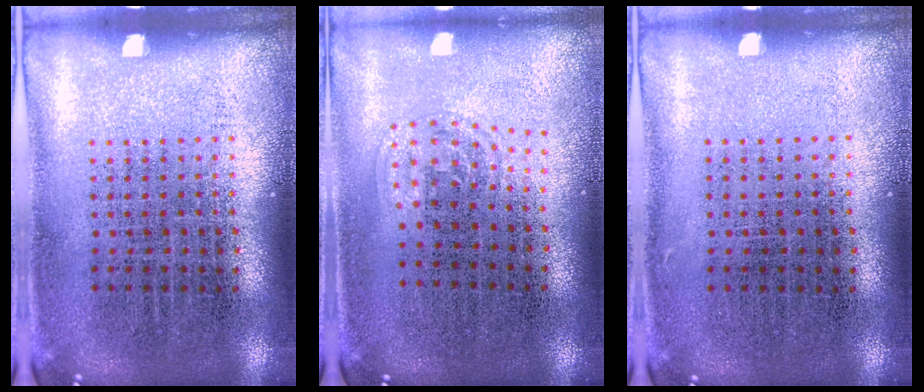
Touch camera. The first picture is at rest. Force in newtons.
{"total": 1.0, "press": 0.7, "slide": 0.7}
{"total": 0.0}